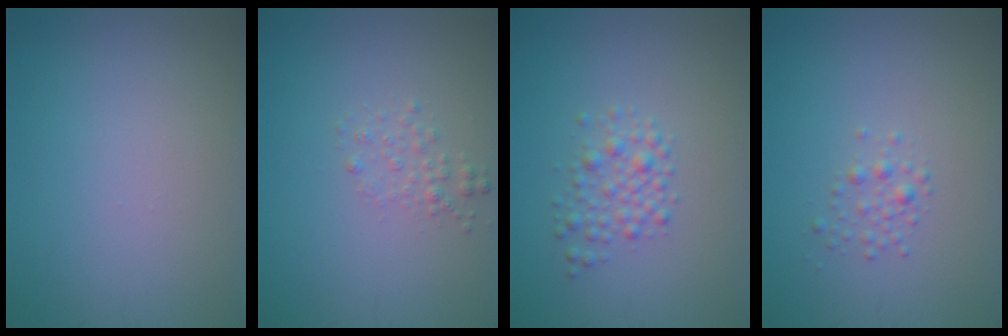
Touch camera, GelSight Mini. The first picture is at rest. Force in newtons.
{"total": 1.3, "press": 1.3, "slide": 0.1}
{"total": 2.2, "press": 2.2, "slide": 0.1}
{"total": 1.2, "press": 1.2, "slide": 0.1}